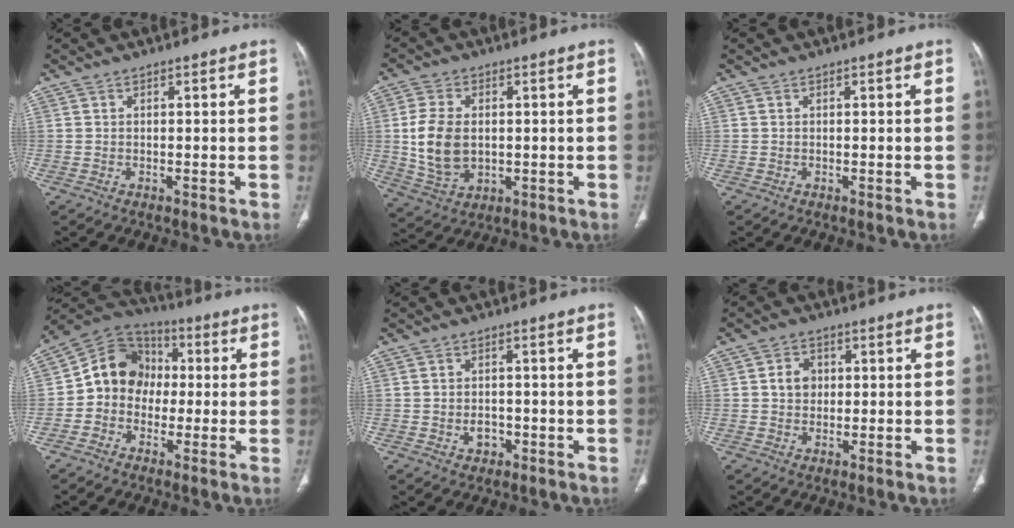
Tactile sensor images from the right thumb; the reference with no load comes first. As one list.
[{"total": 10.8, "force": [0.3, 7.2, 8.0], "torque": [-0.155, -0.005, 0.017]}, {"total": 0.0}, {"total": 12.0, "force": [-0.5, 10.4, 6.0], "torque": [-0.071, 0.034, -0.026]}, {"total": 3.0, "force": [-0.8, 2.4, 1.6], "torque": [-0.016, 0.006, -0.008]}, {"total": 4.1, "force": [0.6, 3.4, 2.1], "torque": [-0.018, 0.005, 0.008]}]